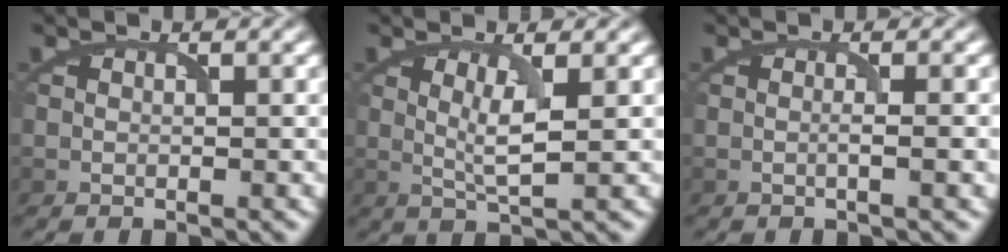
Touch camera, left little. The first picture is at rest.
{"total": 2.8, "force": [0.3, 0.6, 2.8], "torque": [-0.052, -0.001, 0.011]}
{"total": 1.4, "force": [-0.3, 0.2, 1.3], "torque": [-0.017, 0.001, -0.006]}